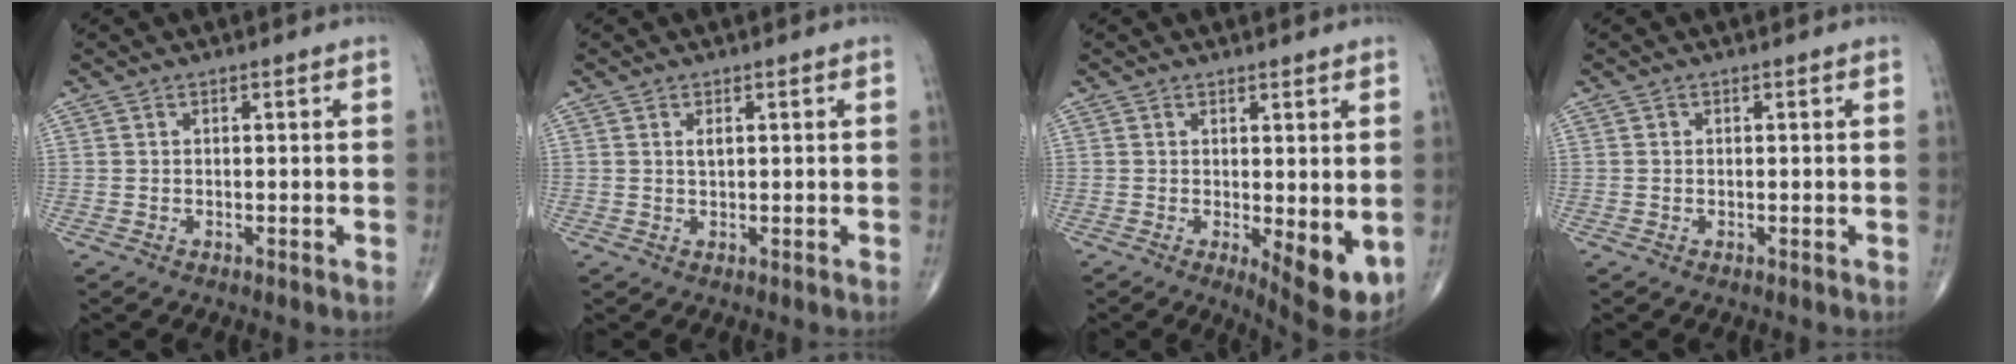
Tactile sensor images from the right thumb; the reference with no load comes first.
{"total": 1.1, "force": [0.4, 0.5, 0.9], "torque": [-0.016, 0.001, 0.008]}
{"total": 7.6, "force": [-0.9, 2.7, 7.1], "torque": [-0.089, -0.020, -0.004]}
{"total": 0.0}